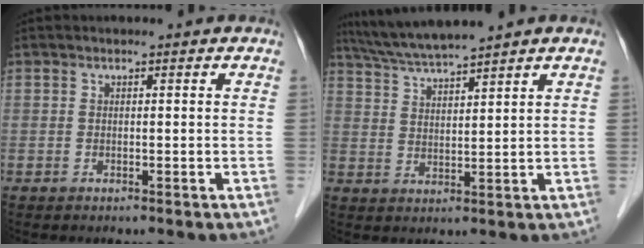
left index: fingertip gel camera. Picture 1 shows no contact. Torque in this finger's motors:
{"motor_torque": [-0.32, -0.58, 0.19, 0.07]}